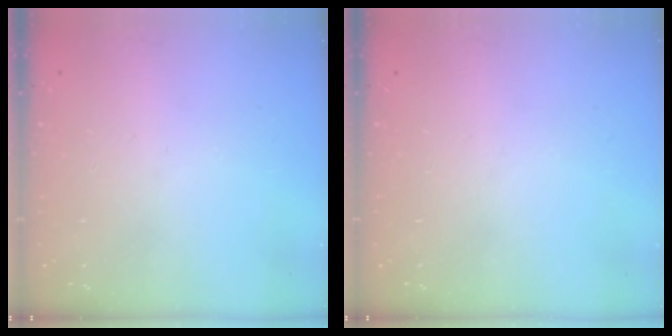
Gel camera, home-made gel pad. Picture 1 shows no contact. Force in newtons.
{"total": 0.0}